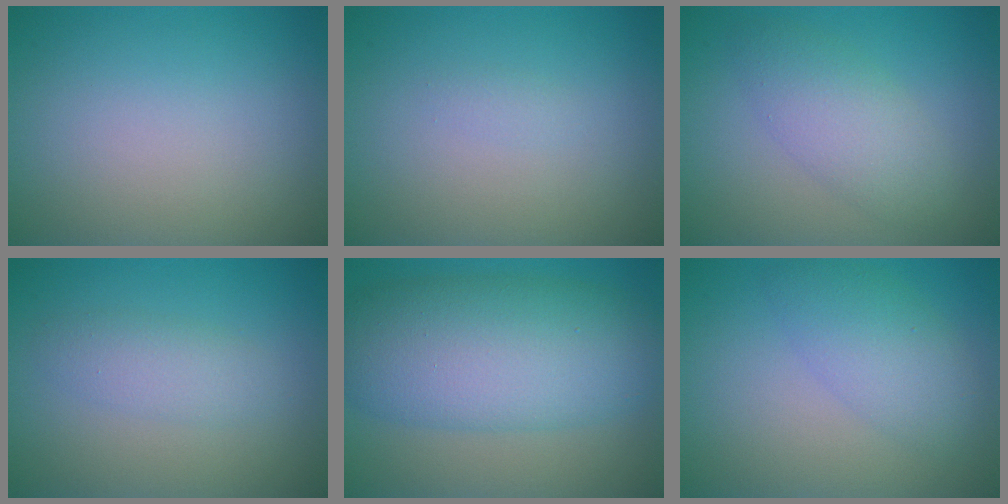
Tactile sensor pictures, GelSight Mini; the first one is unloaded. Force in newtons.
{"total": 0.6, "press": 0.6, "slide": 0.0}
{"total": 3.8, "press": 3.8, "slide": 0.1}
{"total": 2.2, "press": 2.2, "slide": 0.2}
{"total": 10.1, "press": 10.1, "slide": 0.3}
{"total": 3.6, "press": 3.6, "slide": 0.3}